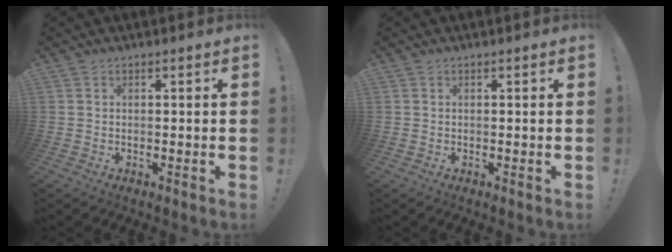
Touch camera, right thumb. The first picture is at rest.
{"total": 0.0}